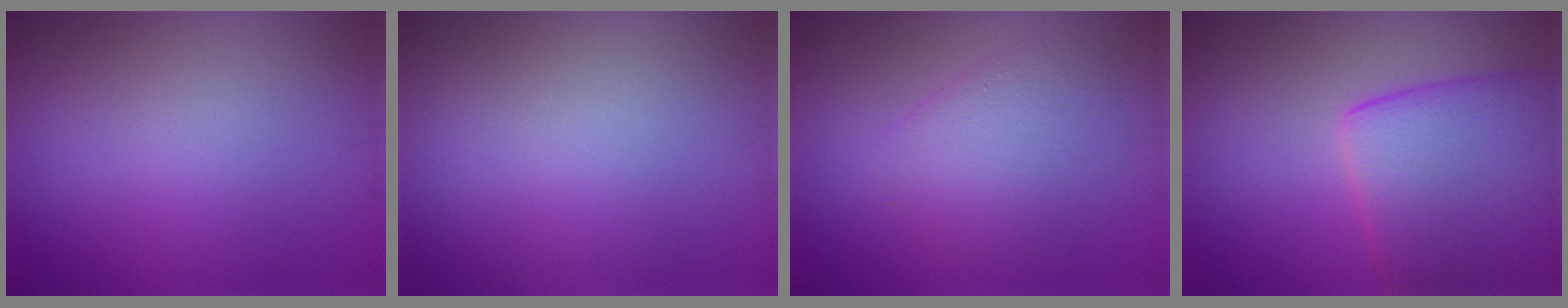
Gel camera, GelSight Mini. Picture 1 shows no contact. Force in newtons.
{"total": 0.0}
{"total": 3.8, "press": 3.8, "slide": 0.1}
{"total": 8.9, "press": 8.9, "slide": 0.3}